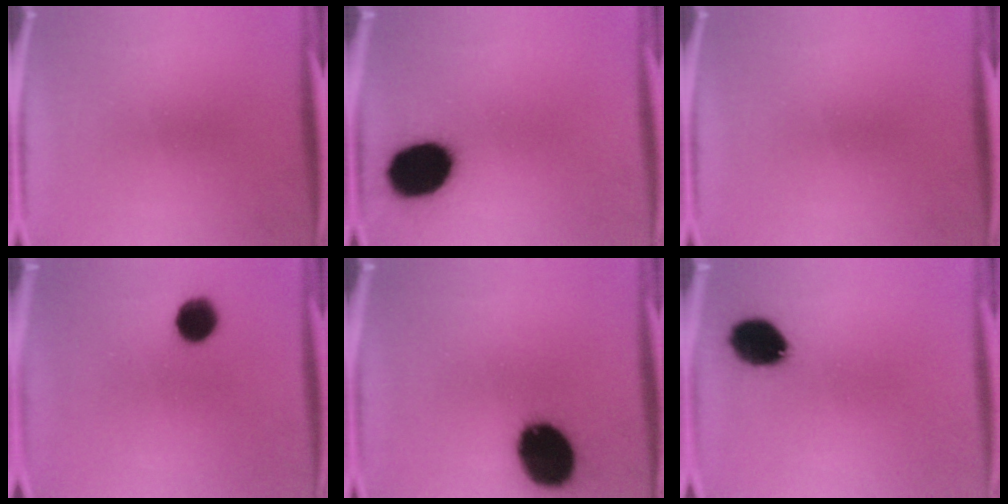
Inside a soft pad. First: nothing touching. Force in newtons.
{"total": 17.7}
{"total": 0.0}
{"total": 8.1}
{"total": 19.6}
{"total": 10.9}